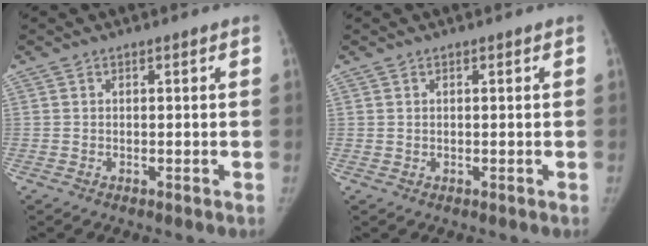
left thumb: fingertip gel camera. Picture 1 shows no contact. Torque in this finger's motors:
{"motor_torque": [-0.07, -0.04, 0.44, -0.02, -0.07]}